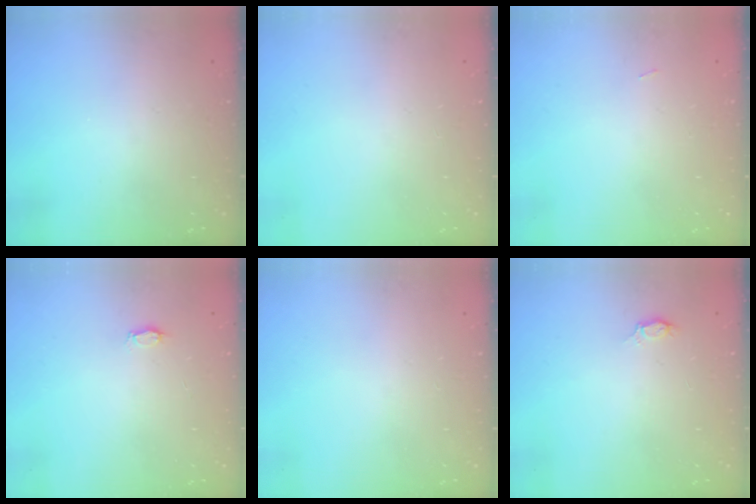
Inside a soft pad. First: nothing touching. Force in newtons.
{"total": 0.0}
{"total": 5.8, "press": 1.9, "slide": 5.5}
{"total": 2.3, "press": 2.3, "slide": 0.3}
{"total": 0.0}
{"total": 2.8, "press": 2.8, "slide": 0.3}